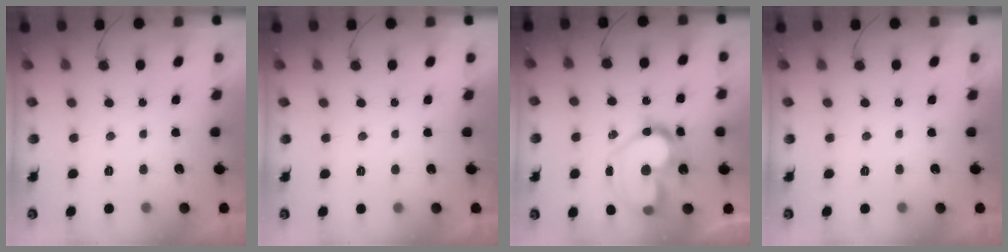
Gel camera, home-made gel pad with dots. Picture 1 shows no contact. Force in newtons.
{"total": 1.7, "press": 1.7, "slide": 0.0}
{"total": 19.6, "press": 19.6, "slide": 1.2}
{"total": 0.0}